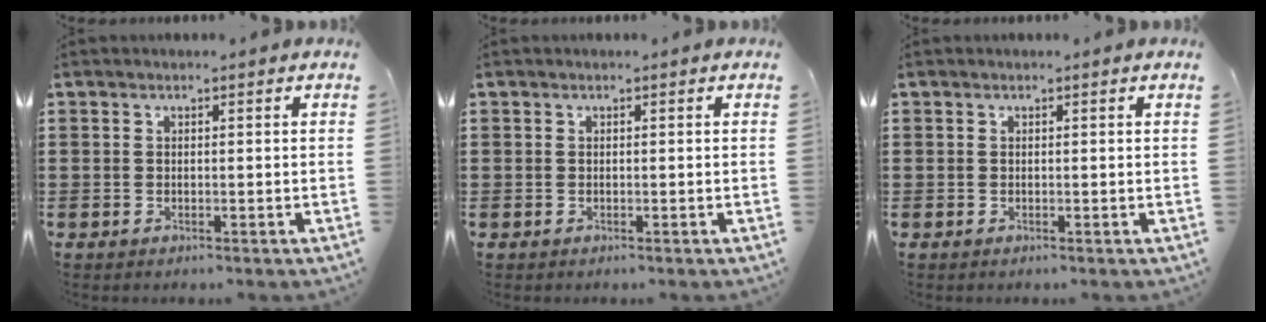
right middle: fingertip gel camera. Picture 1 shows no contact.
{"total": 0.0}
{"total": 0.0}